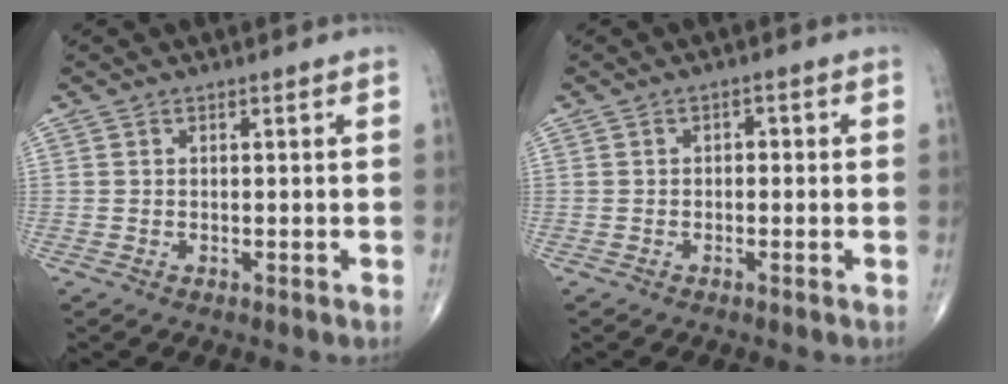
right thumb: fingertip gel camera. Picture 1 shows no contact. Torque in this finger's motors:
{"motor_torque": [-0.14, 0.08, 0.10, 0.05, 0.05]}